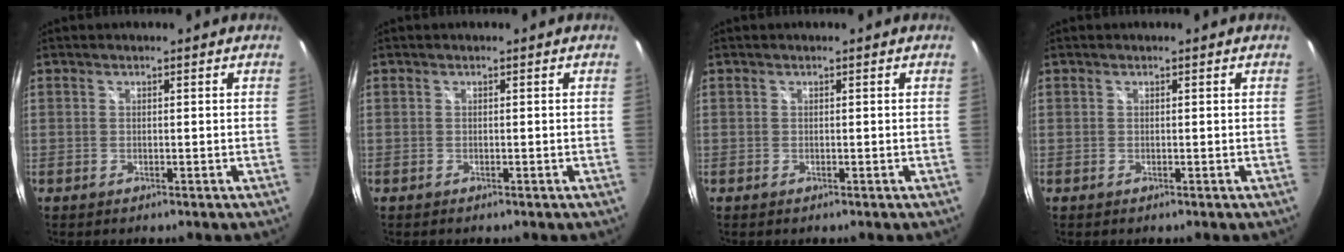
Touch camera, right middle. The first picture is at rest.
{"total": 0.0}
{"total": 0.0}
{"total": 0.0}